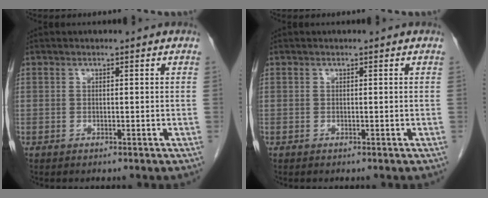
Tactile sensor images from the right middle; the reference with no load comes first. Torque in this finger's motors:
{"motor_torque": [0.43, 0.04, 0.00, 0.01]}